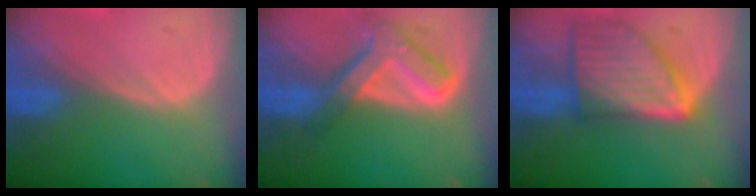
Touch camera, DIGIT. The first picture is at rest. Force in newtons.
{"total": 7.8, "press": 6.6, "slide": 4.1}
{"total": 9.3, "press": 9.3, "slide": 0.4}